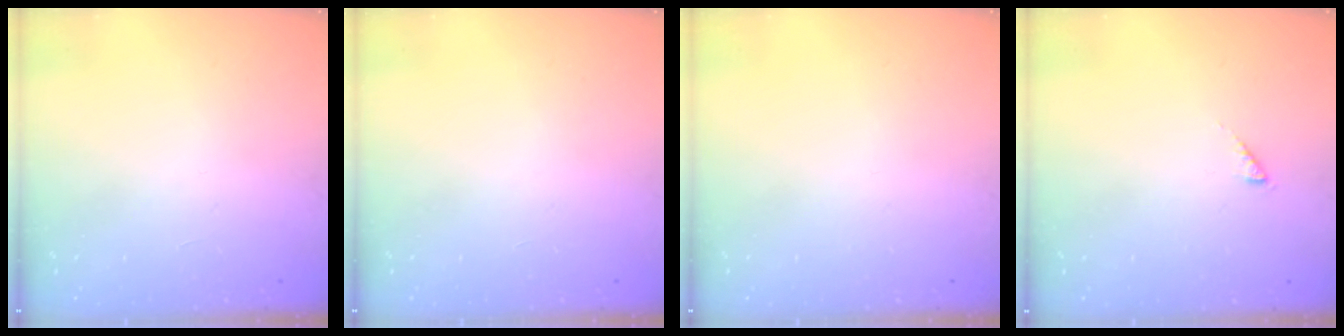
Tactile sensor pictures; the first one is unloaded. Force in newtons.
{"total": 0.0}
{"total": 0.0}
{"total": 1.1, "press": 1.0, "slide": 0.3}